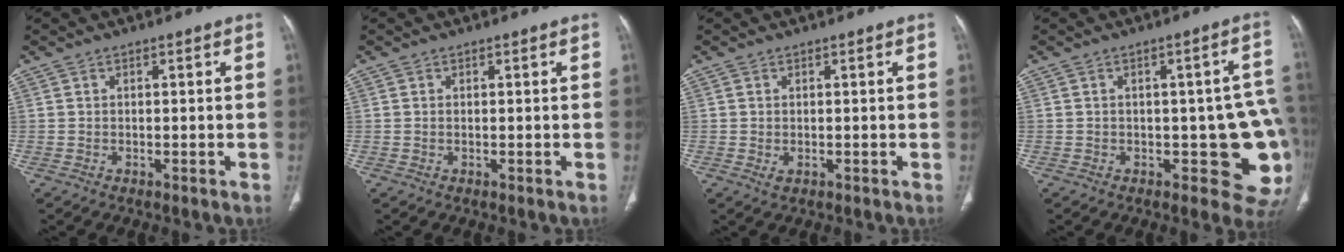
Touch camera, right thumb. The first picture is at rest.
{"total": 0.0}
{"total": 1.0, "force": [-0.2, 0.7, 0.7], "torque": [-0.015, -0.002, 0.002]}
{"total": 11.1, "force": [-2.3, 5.2, 9.6], "torque": [-0.075, 0.008, -0.022]}